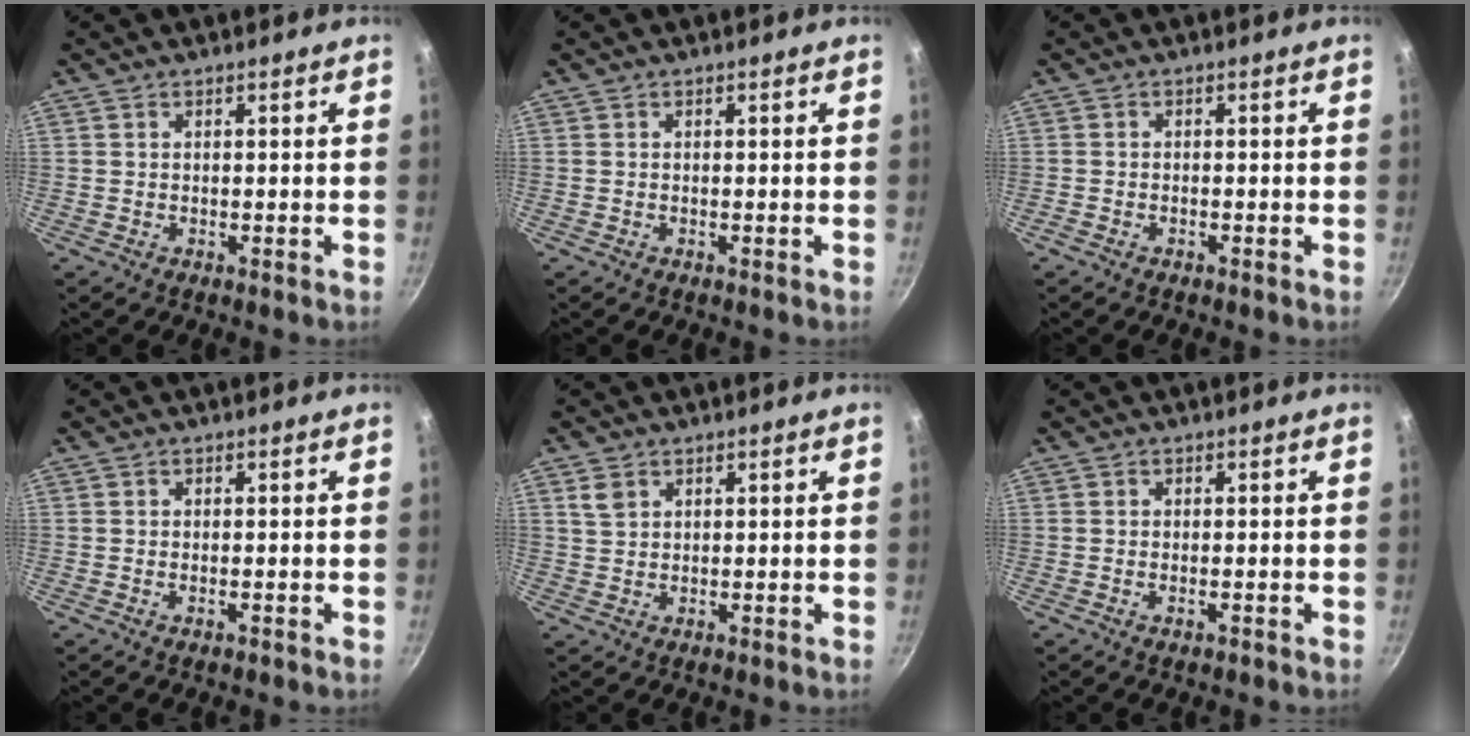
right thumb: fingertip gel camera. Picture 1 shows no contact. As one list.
[{"total": 0.0}, {"total": 0.7, "force": [-0.6, 0.3, 0.3], "torque": [-0.016, 0.008, -0.015]}, {"total": 0.8, "force": [-0.3, 0.3, 0.7], "torque": [-0.013, 0.002, -0.006]}, {"total": 2.7, "force": [1.4, 1.9, 1.3], "torque": [-0.018, -0.001, 0.028]}, {"total": 1.1, "force": [-0.4, 0.4, 0.9], "torque": [-0.018, 0.002, -0.009]}]